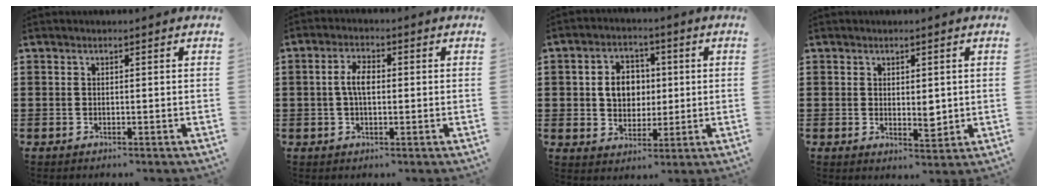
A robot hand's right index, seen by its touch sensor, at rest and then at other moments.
{"total": 3.9, "force": [0.0, 1.7, 3.6], "torque": [-0.077, 0.004, -0.004]}
{"total": 6.2, "force": [0.5, 5.0, 3.6], "torque": [-0.071, 0.011, 0.003]}
{"total": 3.1, "force": [0.7, 1.9, 2.3], "torque": [-0.028, -0.002, 0.010]}